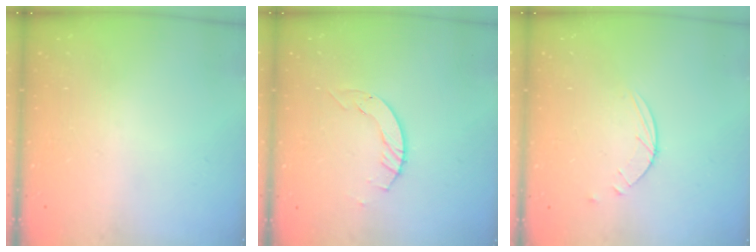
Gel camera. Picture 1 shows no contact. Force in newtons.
{"total": 2.1, "press": 2.1, "slide": 0.3}
{"total": 2.5, "press": 2.4, "slide": 0.3}